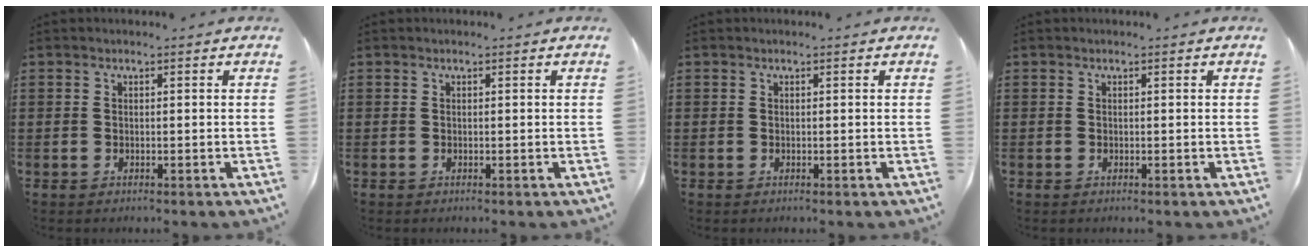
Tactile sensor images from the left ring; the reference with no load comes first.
{"total": 0.0}
{"total": 0.0}
{"total": 0.0}